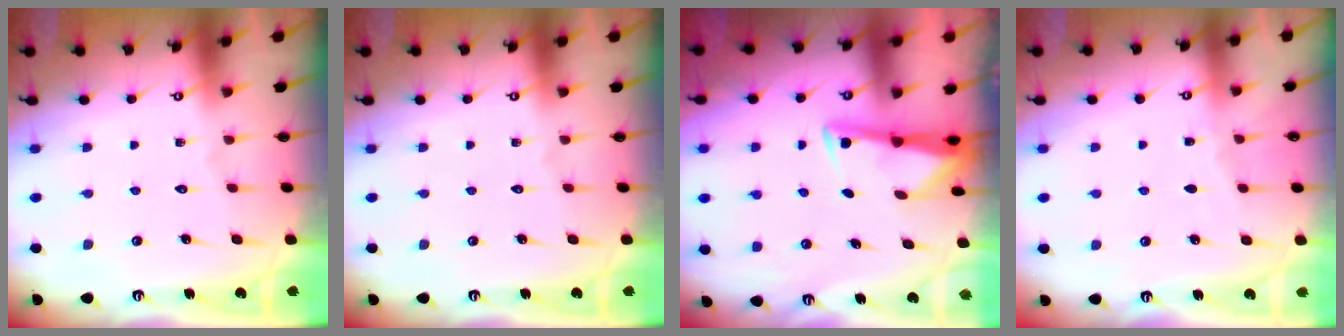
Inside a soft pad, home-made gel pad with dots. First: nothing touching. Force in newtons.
{"total": 0.0}
{"total": 3.0, "press": 3.0, "slide": 0.4}
{"total": 2.7, "press": 2.7, "slide": 0.4}